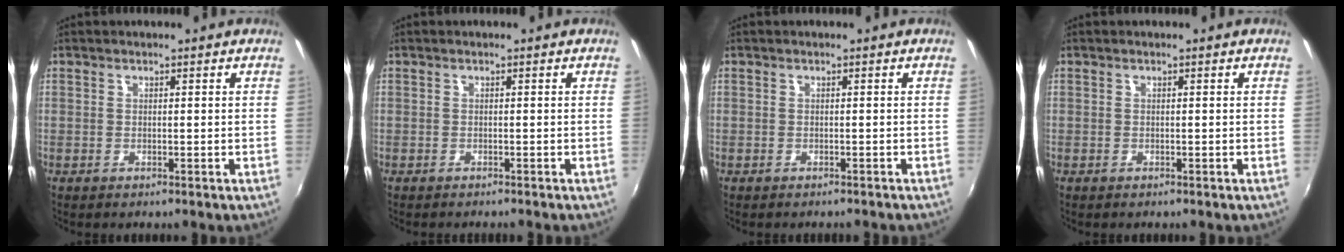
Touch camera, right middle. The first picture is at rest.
{"total": 0.7, "force": [-0.7, 0.0, 0.2], "torque": [-0.002, -0.004, -0.012]}
{"total": 1.7, "force": [-1.5, 0.5, 0.5], "torque": [-0.013, -0.009, -0.020]}
{"total": 0.0}